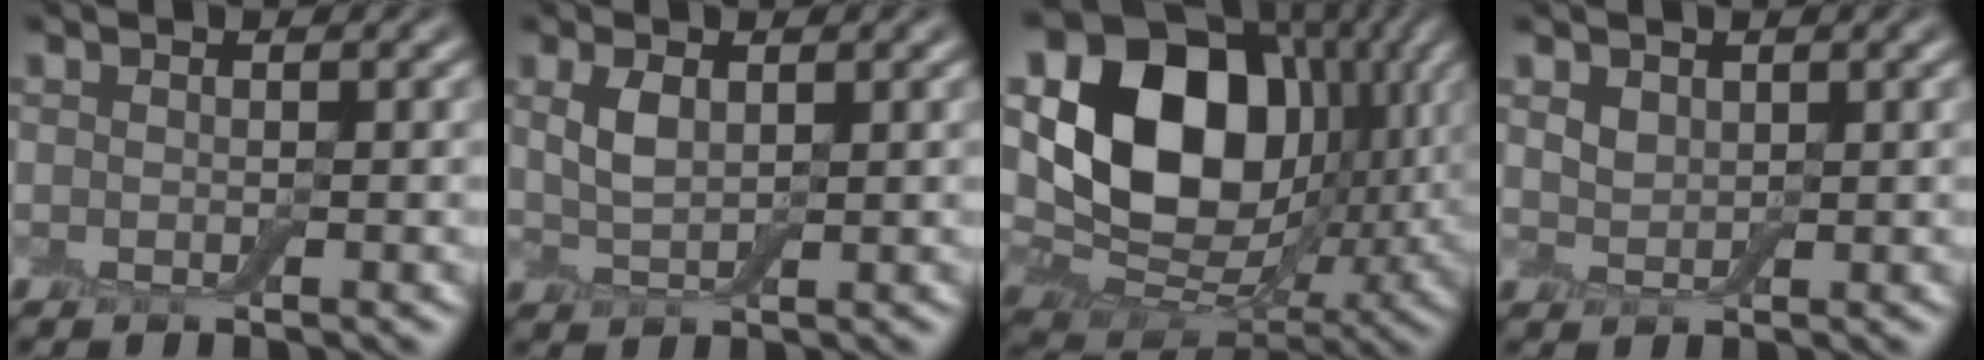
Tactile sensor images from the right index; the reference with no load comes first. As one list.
[{"total": 1.9, "force": [1.0, 0.8, 1.4], "torque": [-0.040, 0.004, 0.022]}, {"total": 15.5, "force": [3.8, 11.6, 9.6], "torque": [-0.193, 0.019, 0.062]}, {"total": 1.3, "force": [1.0, 0.7, 0.3], "torque": [-0.012, 0.003, 0.020]}]